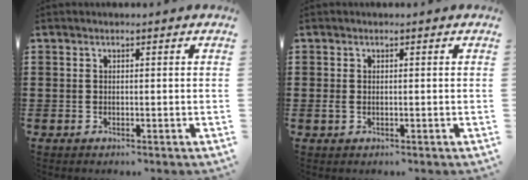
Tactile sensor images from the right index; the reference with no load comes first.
{"total": 0.9, "force": [-0.1, 0.6, 0.6], "torque": [-0.022, 0.001, -0.006]}